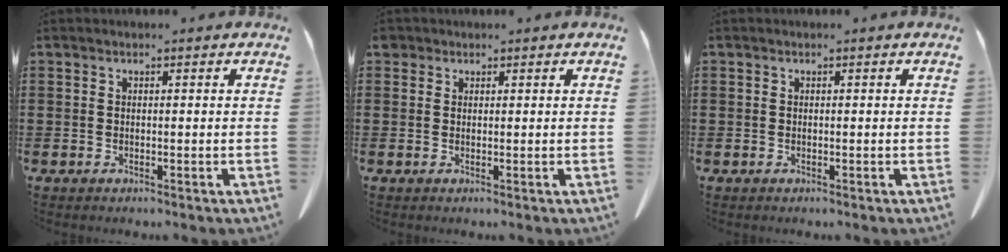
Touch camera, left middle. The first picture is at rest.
{"total": 1.1, "force": [0.7, 0.8, 0.2], "torque": [-0.008, 0.005, 0.014]}
{"total": 0.0}